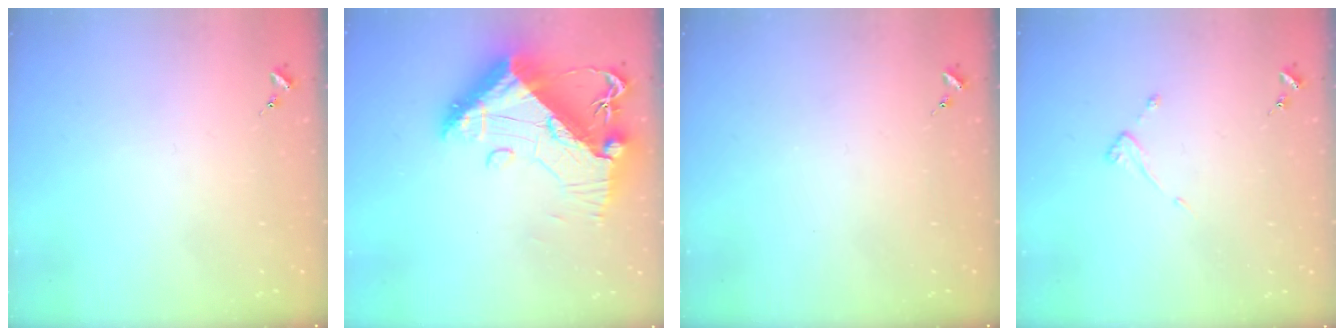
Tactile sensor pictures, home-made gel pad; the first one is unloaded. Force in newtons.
{"total": 19.4, "press": 19.3, "slide": 2.1}
{"total": 0.0}
{"total": 3.6, "press": 3.6, "slide": 0.3}